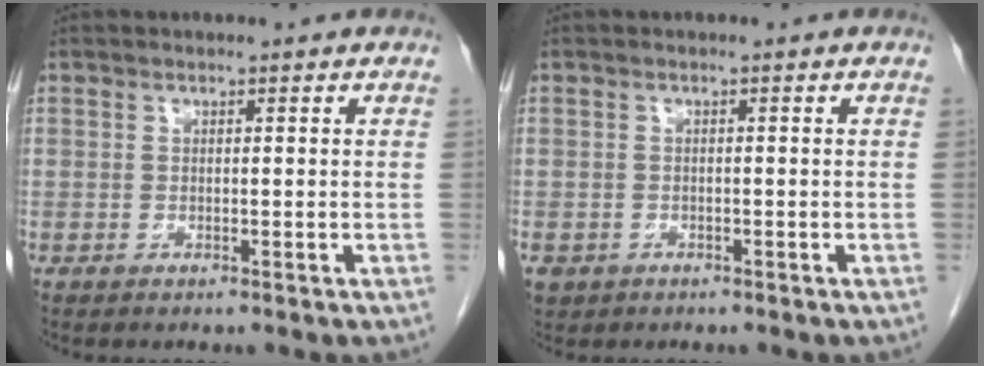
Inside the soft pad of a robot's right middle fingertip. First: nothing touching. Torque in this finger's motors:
{"motor_torque": [1.00, -0.63, 0.61, 0.14]}